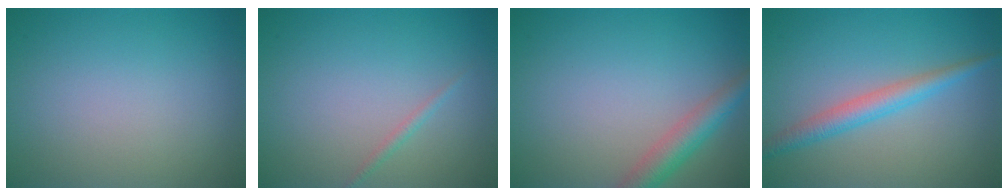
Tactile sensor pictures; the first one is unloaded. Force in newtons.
{"total": 0.7, "press": 0.7, "slide": 0.1}
{"total": 3.3, "press": 3.3, "slide": 0.1}
{"total": 2.9, "press": 2.9, "slide": 0.0}